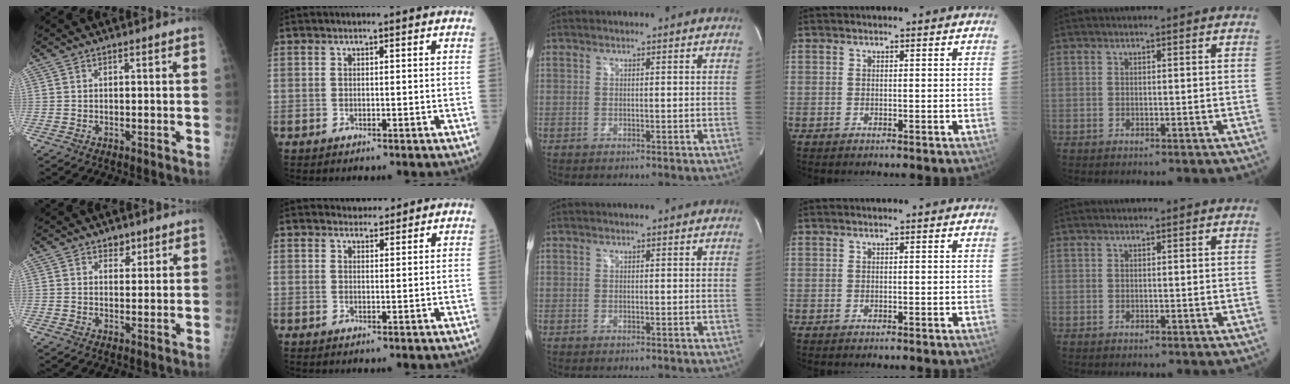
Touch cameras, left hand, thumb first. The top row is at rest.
{"thumb": {"total": 2.4, "force": [1.6, 1.6, 0.8], "torque": [0.009, -0.009, 0.022]}, "index": {"total": 2.1, "force": [1.9, 0.8, 0.0], "torque": [-0.001, 0.005, 0.028]}}